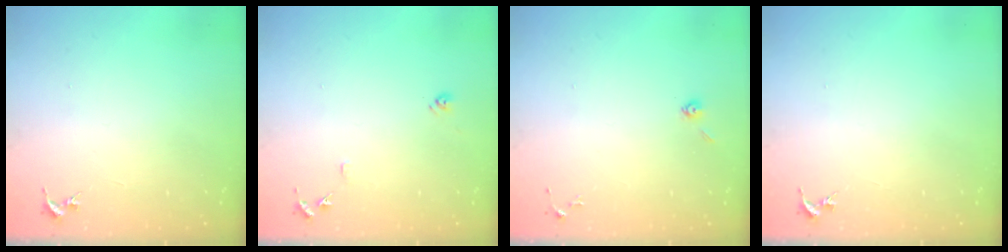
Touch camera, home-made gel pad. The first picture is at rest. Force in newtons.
{"total": 8.3, "press": 8.3, "slide": 0.7}
{"total": 3.9, "press": 3.8, "slide": 0.9}
{"total": 0.0}